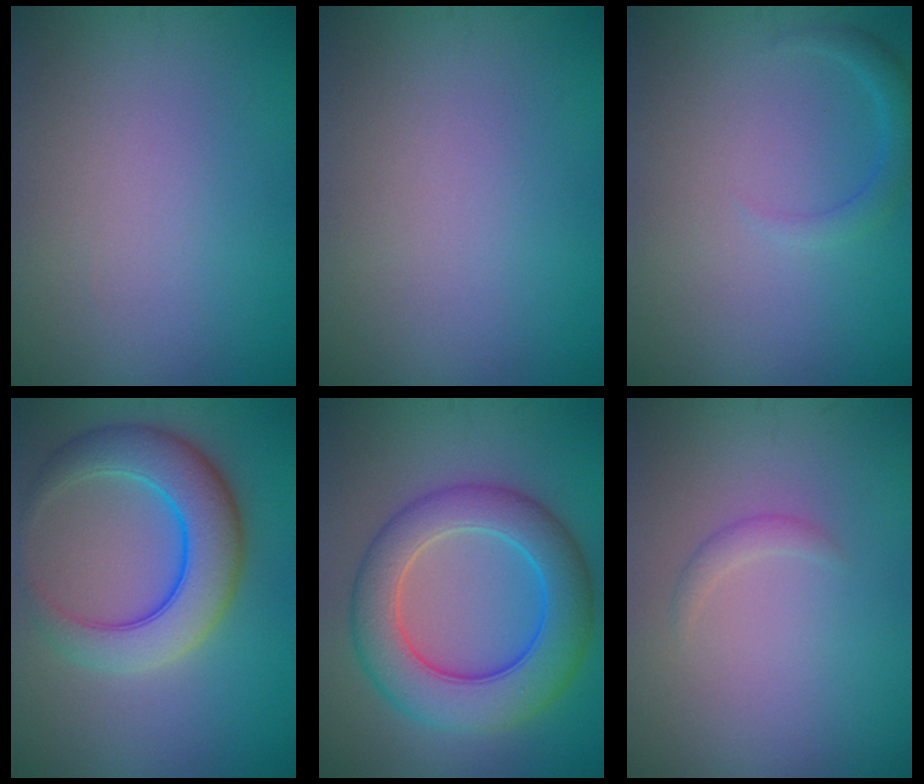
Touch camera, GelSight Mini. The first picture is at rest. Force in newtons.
{"total": 0.0}
{"total": 1.6, "press": 1.6, "slide": 0.1}
{"total": 7.0, "press": 7.0, "slide": 0.1}
{"total": 8.5, "press": 8.5, "slide": 0.1}
{"total": 0.9, "press": 0.9, "slide": 0.1}